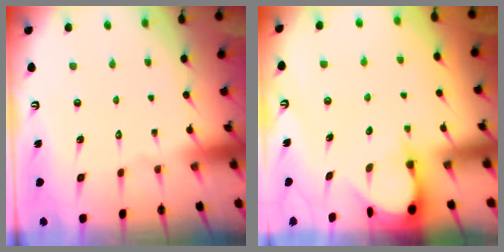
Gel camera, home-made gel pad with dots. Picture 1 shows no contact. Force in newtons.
{"total": 3.4, "press": 3.3, "slide": 0.4}